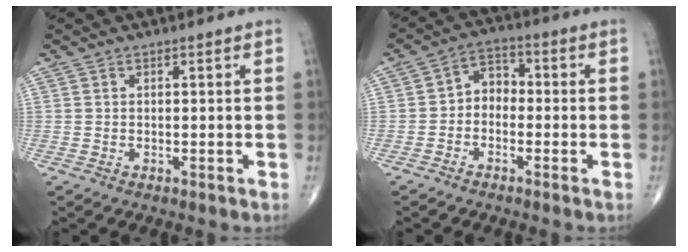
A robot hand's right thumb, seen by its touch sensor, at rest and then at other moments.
{"total": 5.0, "force": [-1.1, 3.9, 3.0], "torque": [-0.028, 0.027, -0.037]}